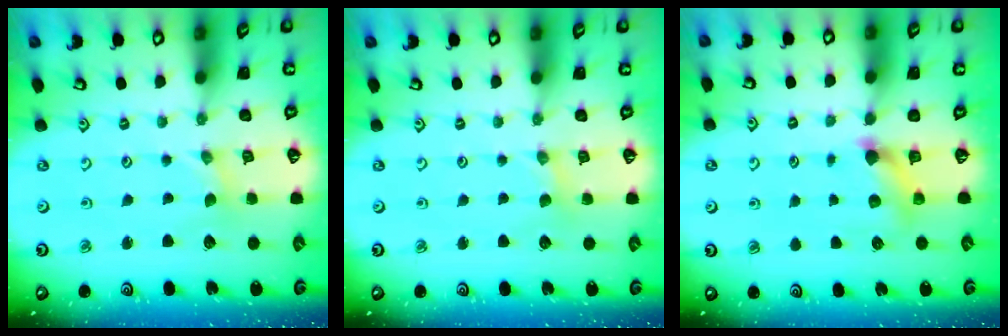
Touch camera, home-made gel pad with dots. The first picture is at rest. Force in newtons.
{"total": 2.0, "press": 2.0, "slide": 0.3}
{"total": 6.9, "press": 6.9, "slide": 0.5}